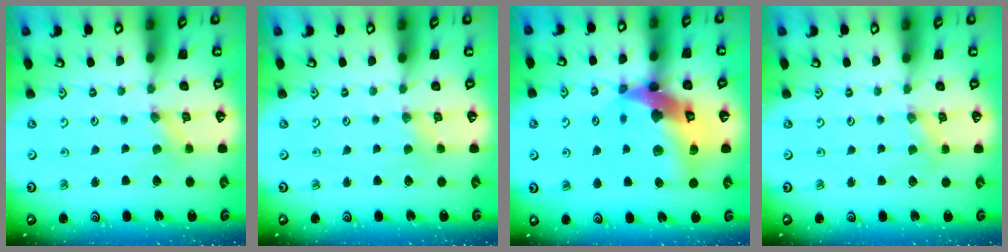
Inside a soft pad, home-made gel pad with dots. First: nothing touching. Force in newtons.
{"total": 2.1, "press": 2.1, "slide": 0.6}
{"total": 20.5, "press": 20.3, "slide": 2.6}
{"total": 2.4, "press": 2.4, "slide": 0.4}